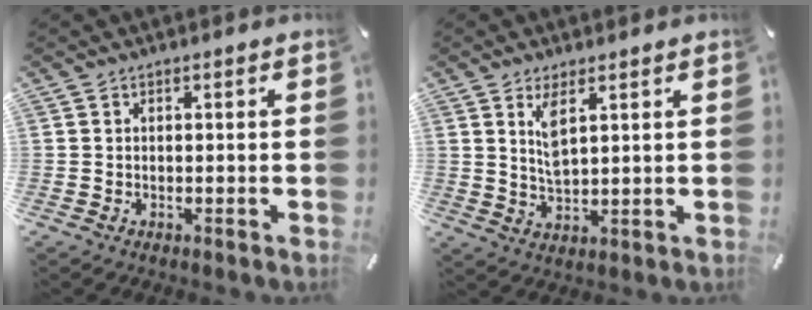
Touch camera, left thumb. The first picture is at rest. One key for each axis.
{"total": 5.4, "fx": 2.6, "fy": 1.9, "fz": 4.4, "tx": -0.086, "ty": -0.003, "tz": 0.045}